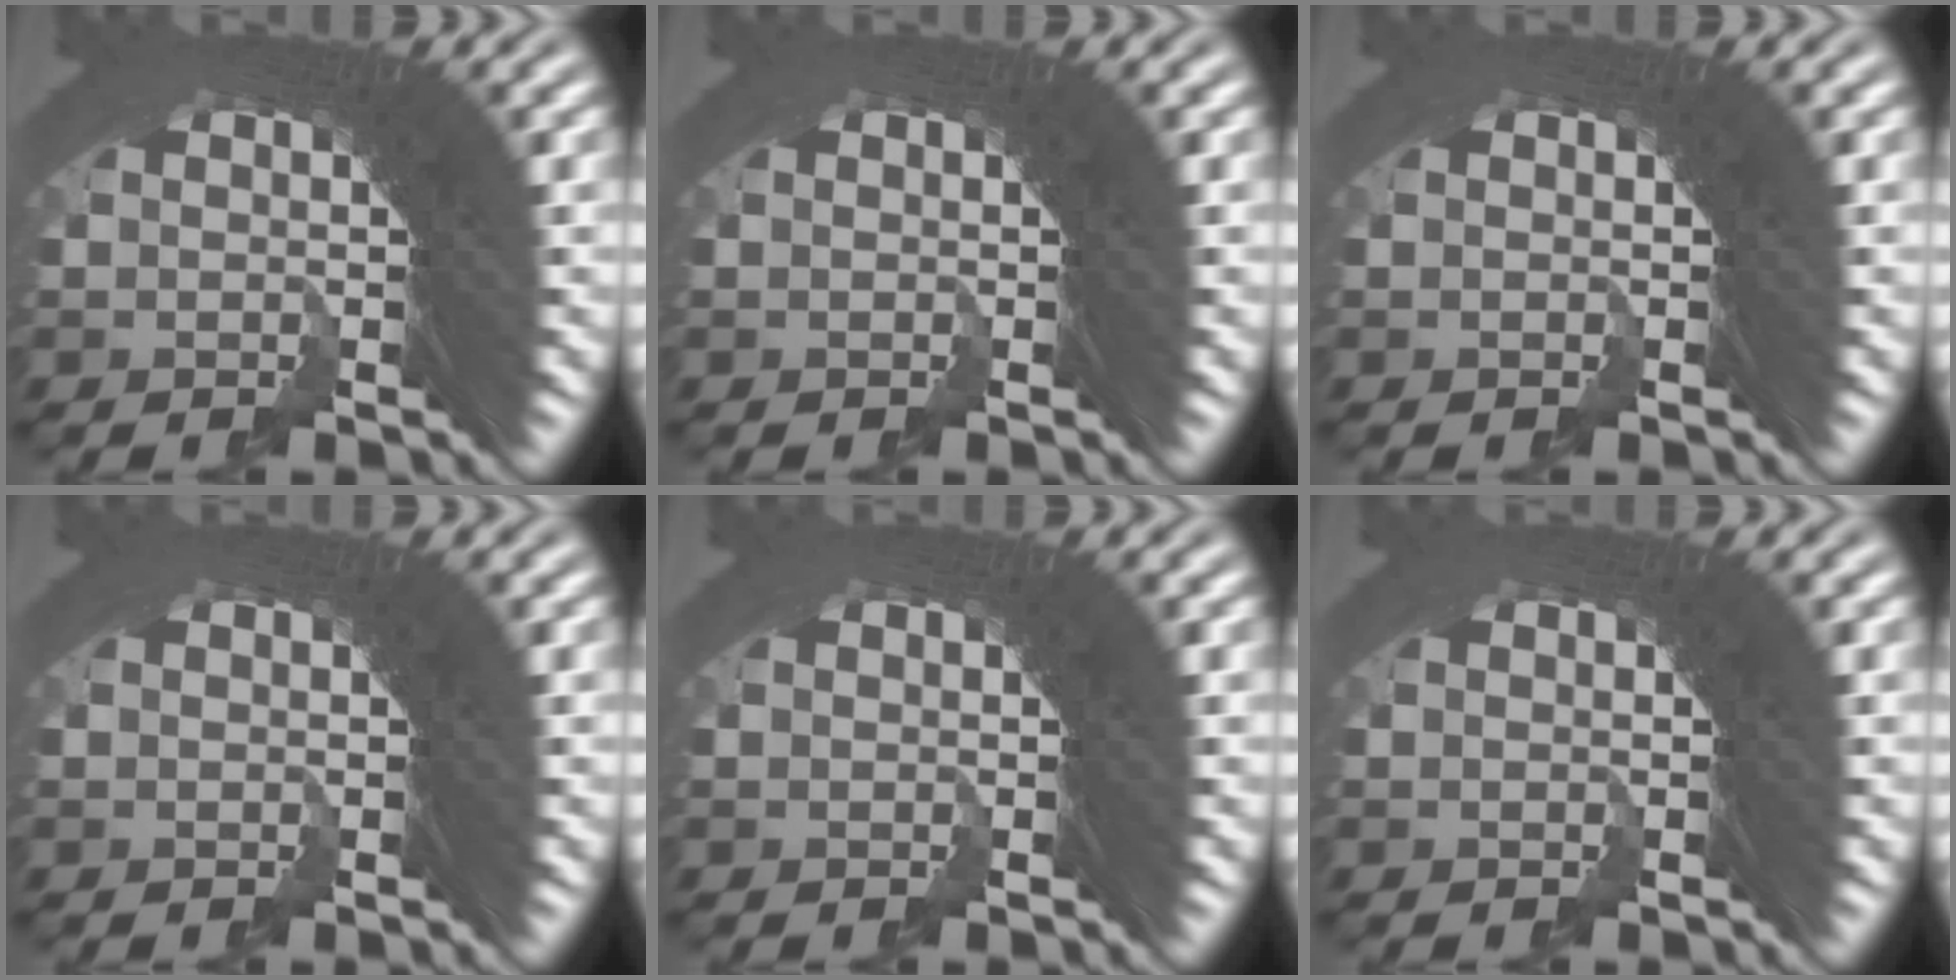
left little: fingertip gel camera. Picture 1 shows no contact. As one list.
[{"total": 0.0}, {"total": 0.0}, {"total": 0.0}, {"total": 0.0}, {"total": 0.0}]